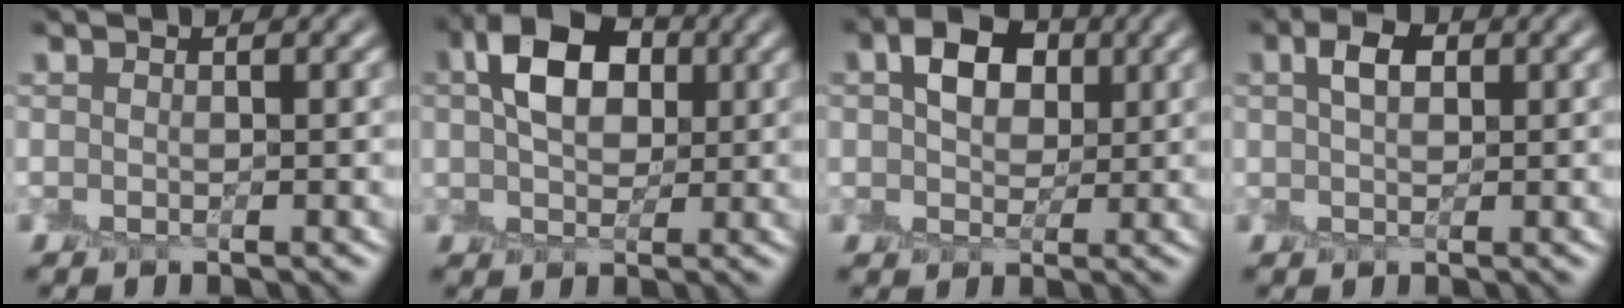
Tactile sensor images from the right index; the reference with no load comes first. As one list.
[{"total": 5.6, "force": [1.8, 3.6, 3.9], "torque": [-0.075, 0.015, 0.020]}, {"total": 4.0, "force": [1.5, 2.8, 2.5], "torque": [-0.047, 0.009, 0.016]}, {"total": 2.0, "force": [1.0, 1.1, 1.4], "torque": [-0.031, 0.008, 0.016]}]